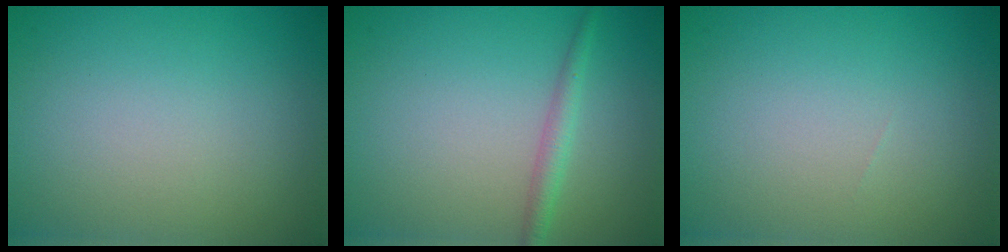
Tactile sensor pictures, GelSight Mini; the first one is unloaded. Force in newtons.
{"total": 1.7, "press": 1.7, "slide": 0.0}
{"total": 0.0}